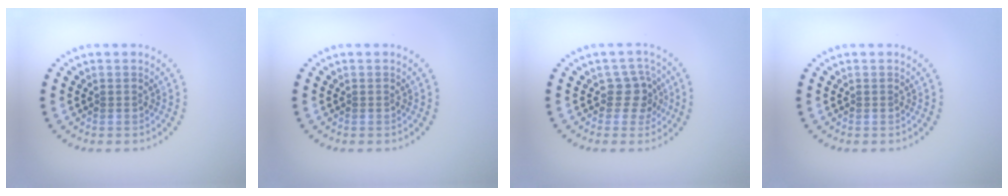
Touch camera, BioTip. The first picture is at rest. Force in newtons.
{"total": 0.0}
{"total": 2.6, "press": 2.0, "slide": 1.6}
{"total": 0.0}